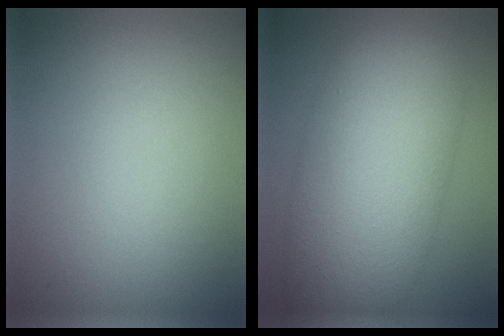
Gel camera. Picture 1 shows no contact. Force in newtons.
{"total": 12.3, "press": 12.3, "slide": 0.3}